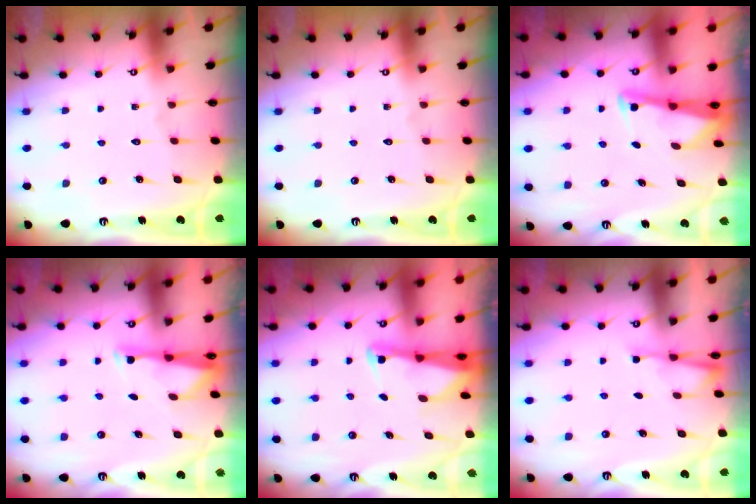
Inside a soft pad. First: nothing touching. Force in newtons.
{"total": 0.0}
{"total": 2.8, "press": 2.8, "slide": 0.2}
{"total": 3.1, "press": 3.0, "slide": 0.6}
{"total": 2.4, "press": 2.4, "slide": 0.2}
{"total": 2.5, "press": 2.4, "slide": 0.4}